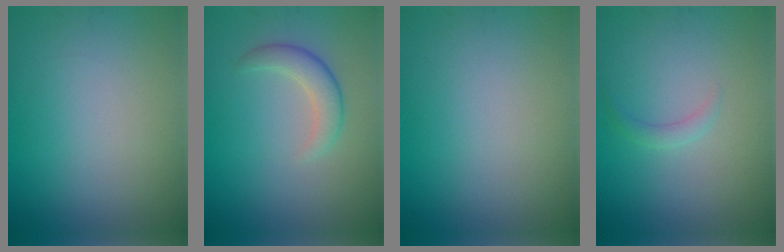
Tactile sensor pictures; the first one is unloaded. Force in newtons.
{"total": 2.7, "press": 2.7, "slide": 0.1}
{"total": 0.0}
{"total": 1.1, "press": 1.1, "slide": 0.0}